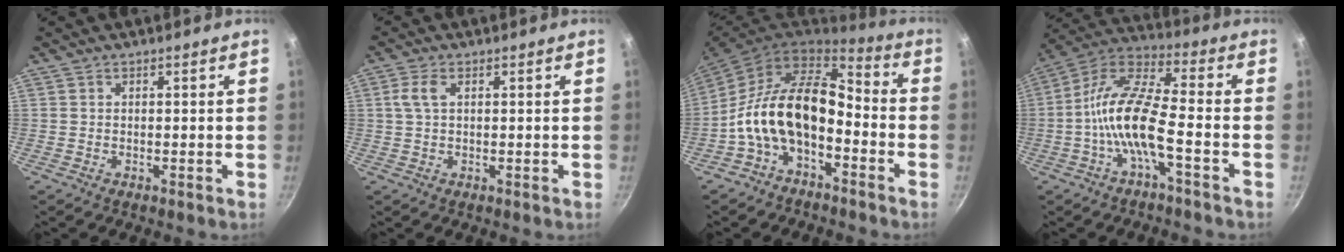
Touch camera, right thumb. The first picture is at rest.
{"total": 3.3, "force": [0.9, 1.7, 2.7], "torque": [-0.059, 0.008, 0.016]}
{"total": 15.6, "force": [-4.1, 9.2, 12.0], "torque": [-0.196, 0.056, -0.092]}
{"total": 13.2, "force": [-3.9, 3.9, 12.0], "torque": [-0.240, 0.043, -0.090]}